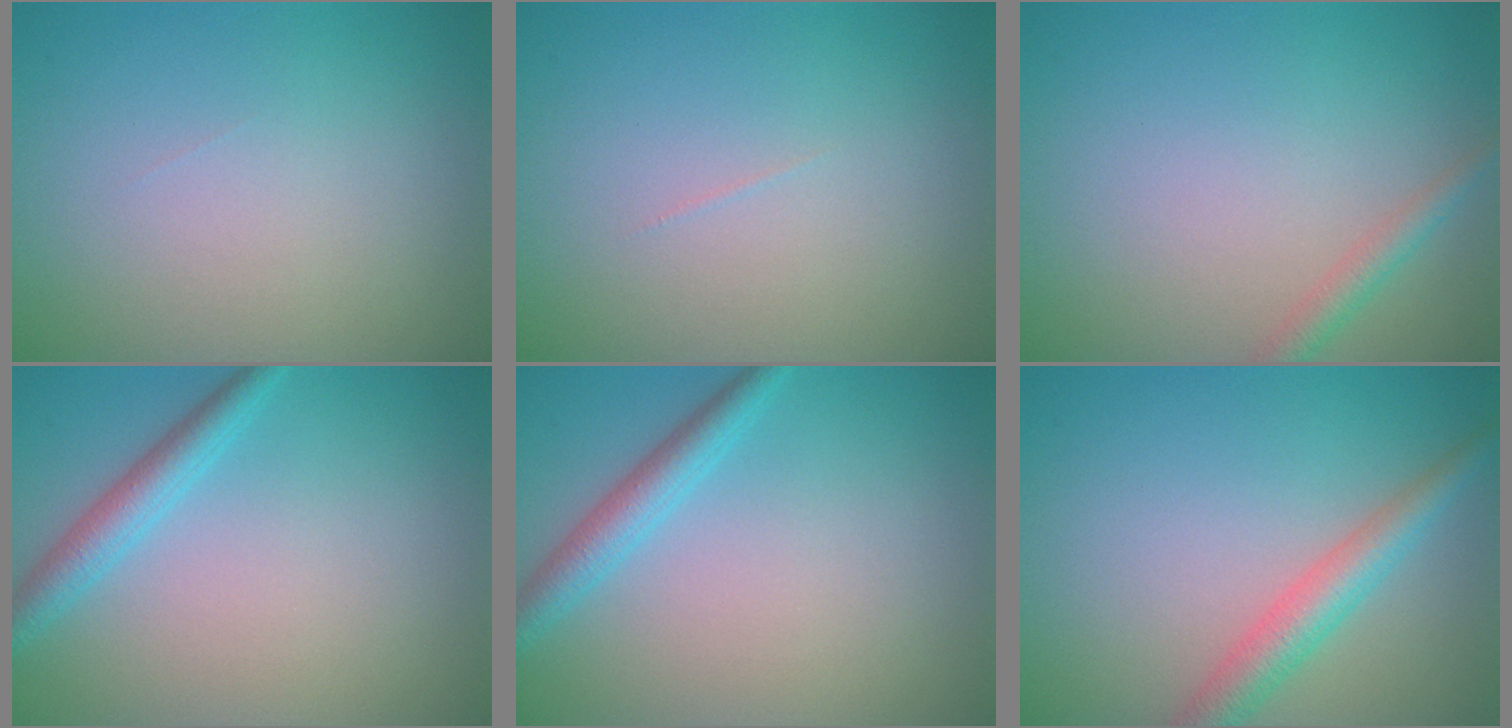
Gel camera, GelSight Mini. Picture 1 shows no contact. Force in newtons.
{"total": 0.0}
{"total": 1.7, "press": 1.7, "slide": 0.1}
{"total": 2.6, "press": 2.6, "slide": 0.1}
{"total": 2.6, "press": 2.6, "slide": 0.1}
{"total": 3.4, "press": 3.4, "slide": 0.1}